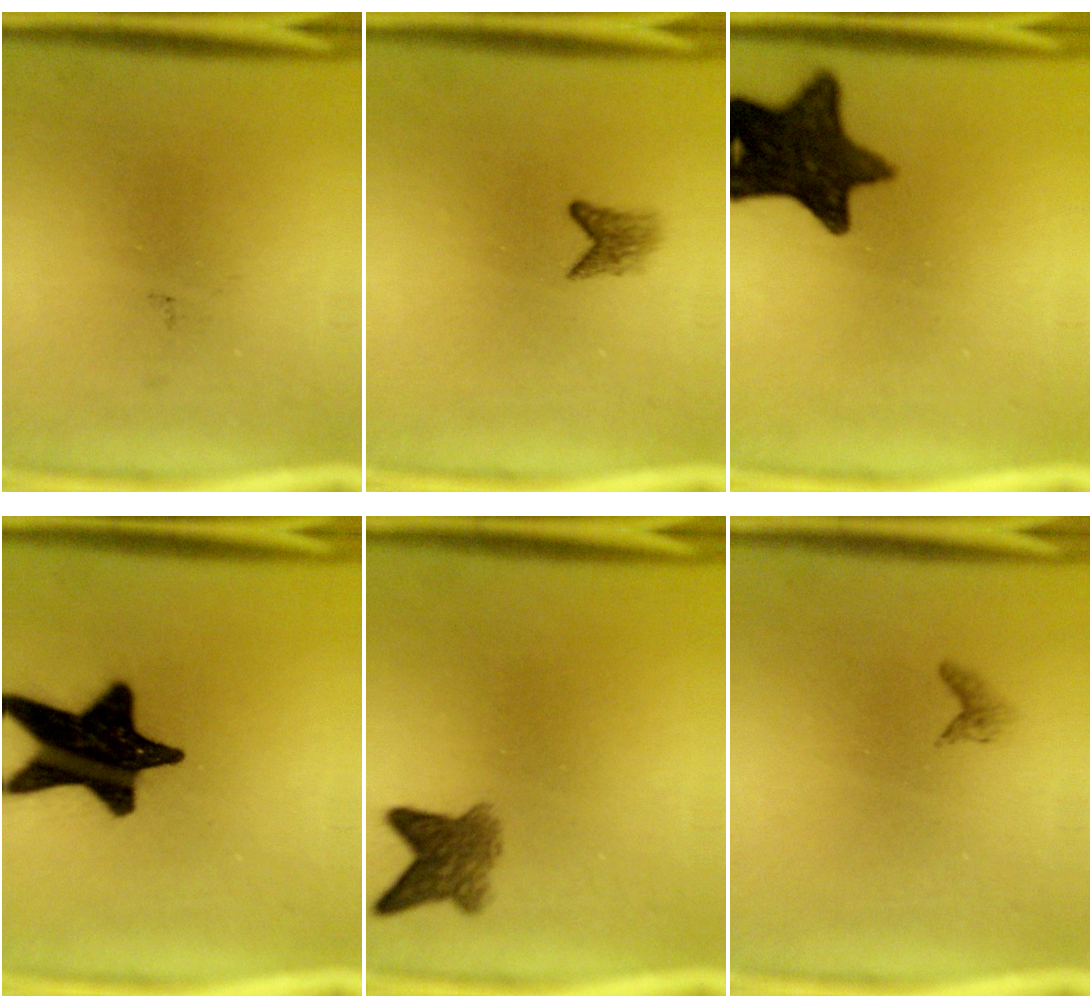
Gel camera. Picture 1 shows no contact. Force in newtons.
{"total": 1.8}
{"total": 13.7}
{"total": 19.6}
{"total": 4.3}
{"total": 0.7}